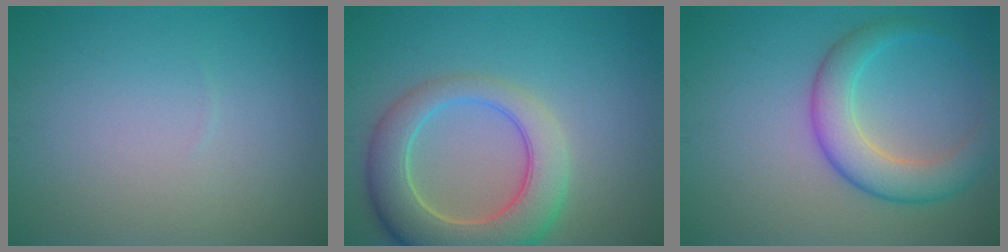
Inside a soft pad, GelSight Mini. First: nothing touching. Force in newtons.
{"total": 7.8, "press": 7.8, "slide": 0.9}
{"total": 5.1, "press": 5.1, "slide": 0.1}